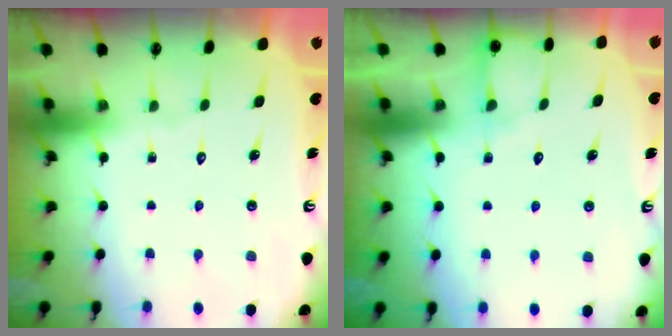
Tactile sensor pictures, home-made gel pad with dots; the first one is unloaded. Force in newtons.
{"total": 4.7, "press": 4.7, "slide": 0.4}